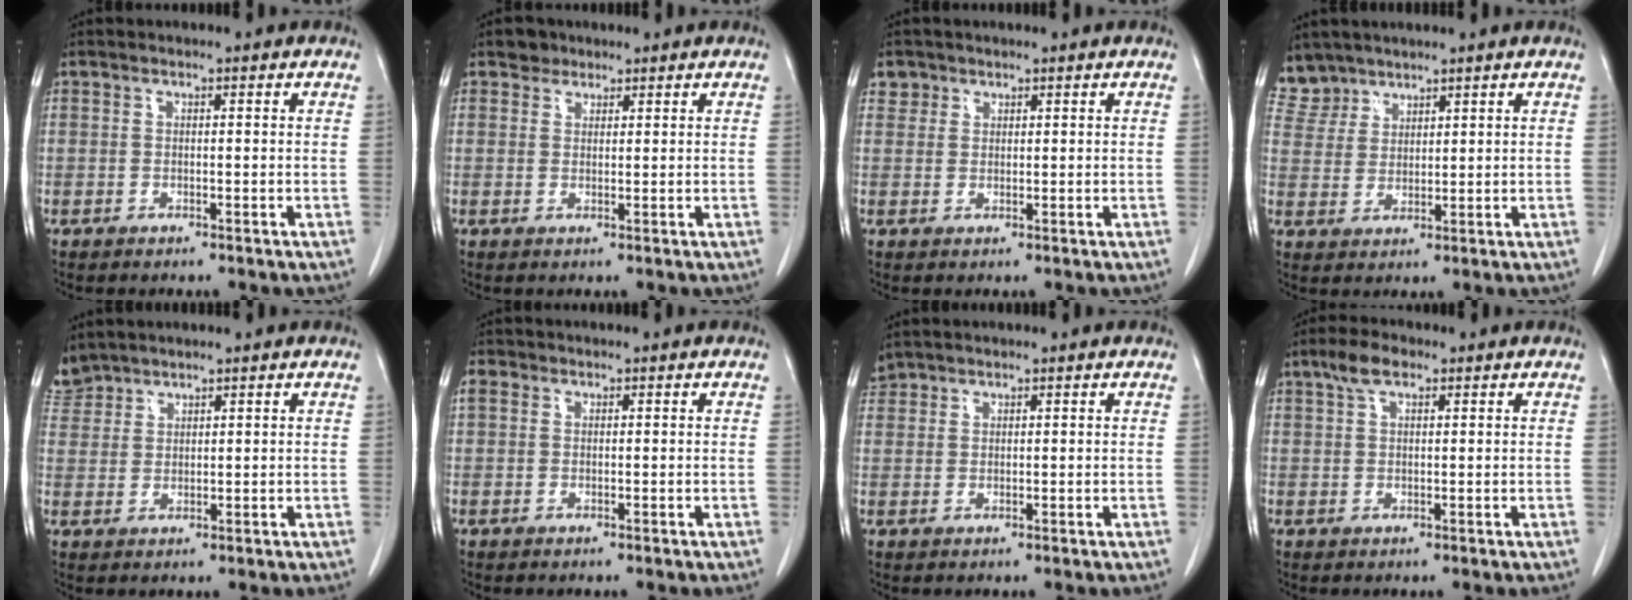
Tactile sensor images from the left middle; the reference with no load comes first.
{"total": 2.0, "force": [1.5, 1.4, 0.1], "torque": [0.000, 0.004, 0.021]}
{"total": 2.0, "force": [1.2, 1.6, -0.1], "torque": [0.015, 0.004, 0.015]}
{"total": 4.8, "force": [4.3, 2.1, -0.6], "torque": [0.017, 0.003, 0.091]}
{"total": 3.8, "force": [3.6, 1.2, -0.2], "torque": [0.000, 0.010, 0.076]}
{"total": 1.5, "force": [0.7, 1.2, 0.5], "torque": [-0.011, 0.012, 0.012]}
{"total": 2.3, "force": [2.1, 1.0, -0.1], "torque": [0.001, 0.012, 0.041]}
{"total": 3.8, "force": [2.3, 1.6, 2.5], "torque": [-0.054, 0.014, 0.046]}